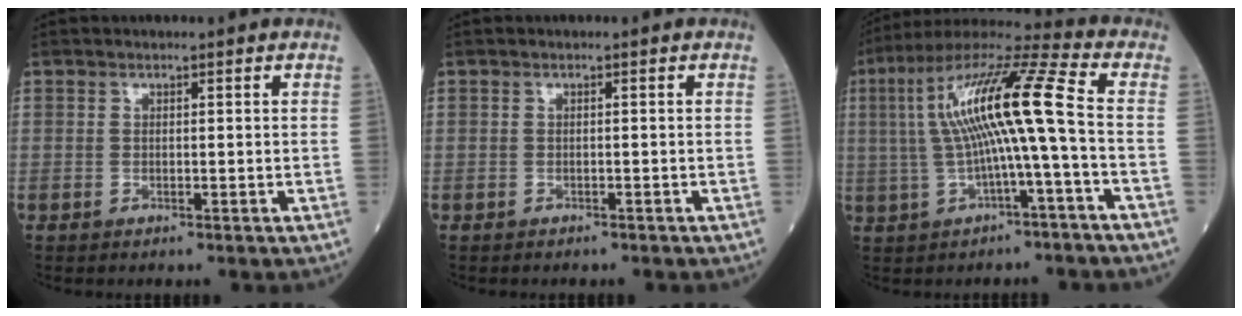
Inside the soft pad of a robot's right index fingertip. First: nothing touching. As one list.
[{"total": 1.4, "force": [-1.2, 0.5, 0.6], "torque": [-0.014, -0.001, -0.013]}, {"total": 14.2, "force": [0.2, 0.2, 14.2], "torque": [-0.265, 0.038, -0.001]}]